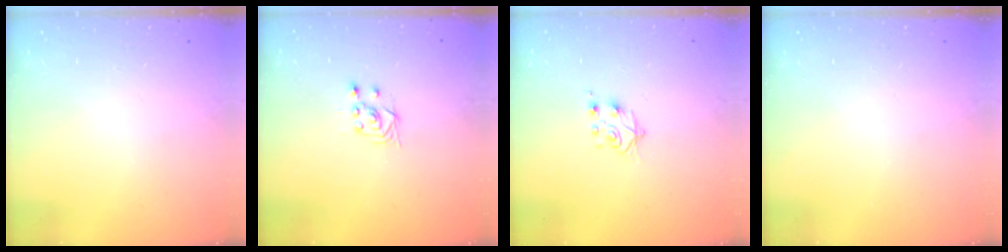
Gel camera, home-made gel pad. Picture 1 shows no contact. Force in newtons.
{"total": 2.9, "press": 2.5, "slide": 1.4}
{"total": 7.6, "press": 7.5, "slide": 0.7}
{"total": 0.0}